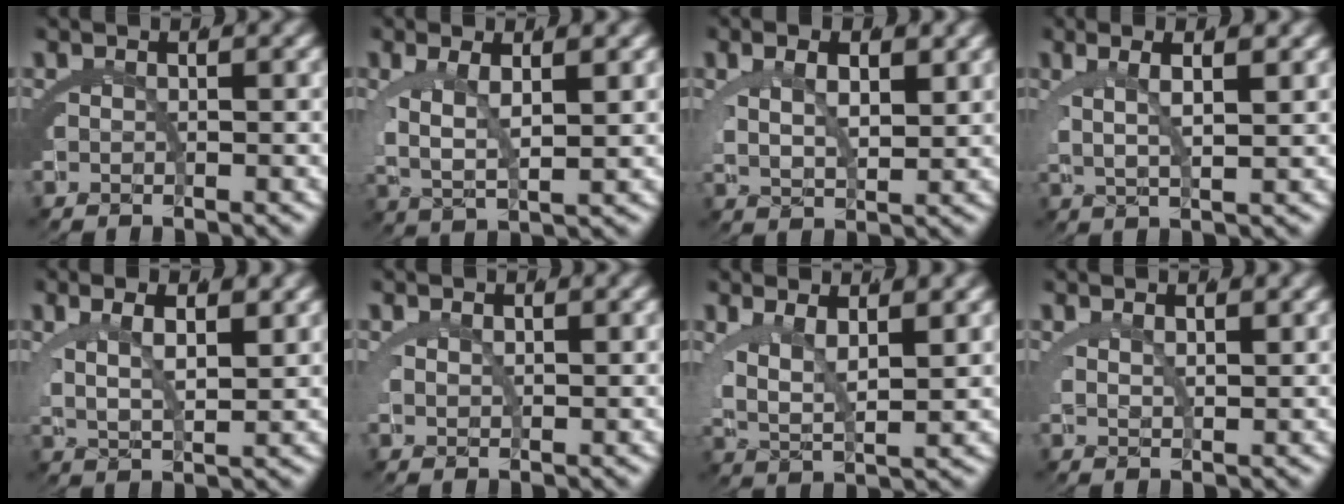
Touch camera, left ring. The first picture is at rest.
{"total": 5.3, "force": [-0.2, 3.5, 4.0], "torque": [-0.088, -0.007, -0.002]}
{"total": 4.5, "force": [0.8, 3.2, 3.1], "torque": [-0.052, 0.003, 0.009]}
{"total": 4.7, "force": [1.2, 2.5, 3.7], "torque": [-0.058, 0.013, 0.012]}
{"total": 4.8, "force": [0.8, 3.2, 3.5], "torque": [-0.062, 0.005, 0.008]}
{"total": 1.0, "force": [0.5, 0.8, 0.2], "torque": [-0.006, -0.002, 0.008]}
{"total": 5.5, "force": [0.3, 3.9, 3.9], "torque": [-0.085, -0.010, 0.001]}
{"total": 1.4, "force": [0.9, 1.0, 0.4], "torque": [-0.007, 0.001, 0.013]}